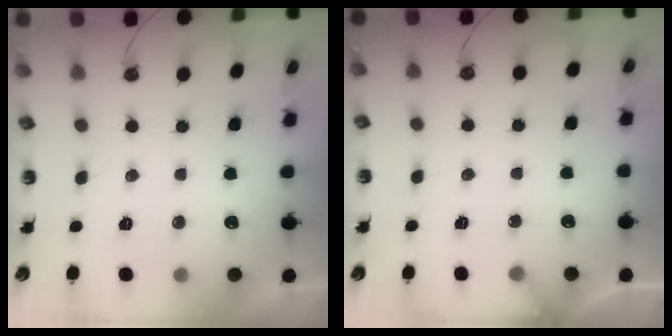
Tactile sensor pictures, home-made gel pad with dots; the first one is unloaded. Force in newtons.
{"total": 2.3, "press": 2.3, "slide": 0.1}